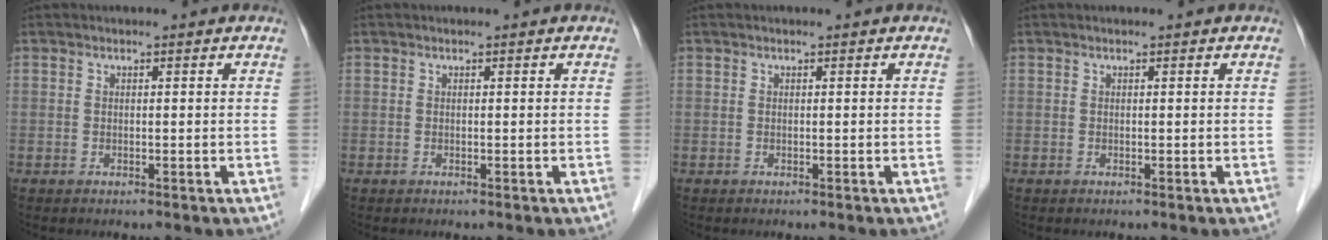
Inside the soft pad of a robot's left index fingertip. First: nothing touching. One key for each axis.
{"total": 0.0}
{"total": 0.0}
{"total": 0.0}